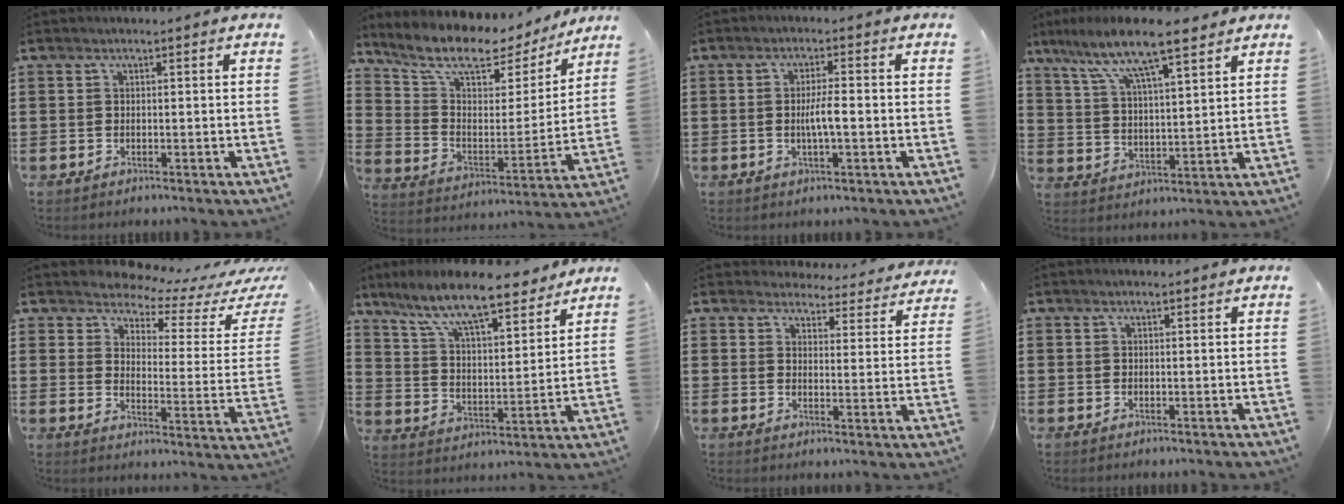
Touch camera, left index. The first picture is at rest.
{"total": 9.6, "force": [7.9, 3.2, 4.5], "torque": [-0.111, -0.052, 0.129]}
{"total": 3.7, "force": [-0.4, 0.6, 3.6], "torque": [-0.072, -0.001, -0.011]}
{"total": 10.3, "force": [7.8, 1.7, 6.4], "torque": [-0.149, -0.025, 0.133]}
{"total": 4.8, "force": [4.5, 0.9, 1.2], "torque": [-0.045, -0.036, 0.075]}
{"total": 10.5, "force": [8.6, 1.5, 5.8], "torque": [-0.142, -0.039, 0.146]}
{"total": 4.3, "force": [4.2, 0.5, 0.3], "torque": [-0.019, -0.031, 0.073]}
{"total": 0.7, "force": [0.6, 0.1, 0.4], "torque": [-0.008, 0.000, 0.012]}